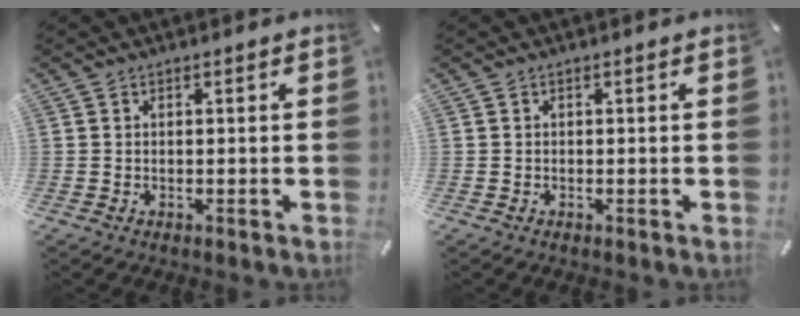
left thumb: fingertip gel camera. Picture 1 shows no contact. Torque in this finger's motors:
{"motor_torque": [0.00, 0.00, 0.01, -0.01, 0.00]}